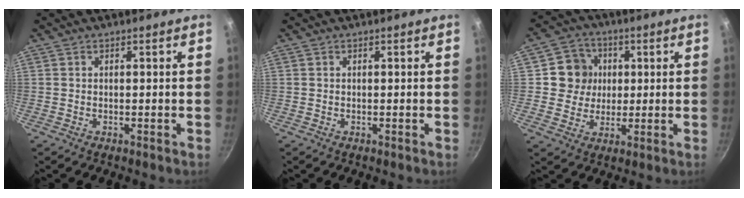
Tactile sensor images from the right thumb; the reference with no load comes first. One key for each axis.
{"total": 0.0}
{"total": 8.2, "fx": 1.4, "fy": 7.7, "fz": 2.3, "tx": 0.001, "ty": 0.006, "tz": 0.016}